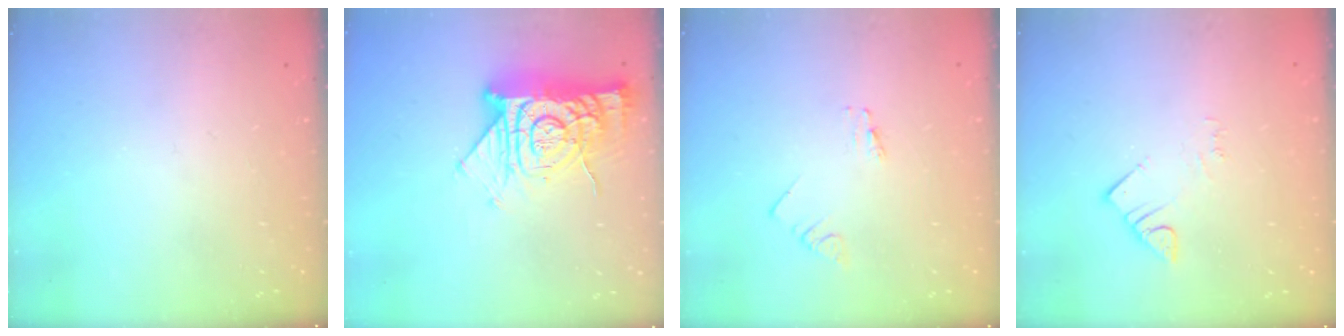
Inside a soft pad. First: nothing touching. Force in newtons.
{"total": 15.5, "press": 15.5, "slide": 1.4}
{"total": 0.7, "press": 0.7, "slide": 0.1}
{"total": 2.8, "press": 2.8, "slide": 0.2}